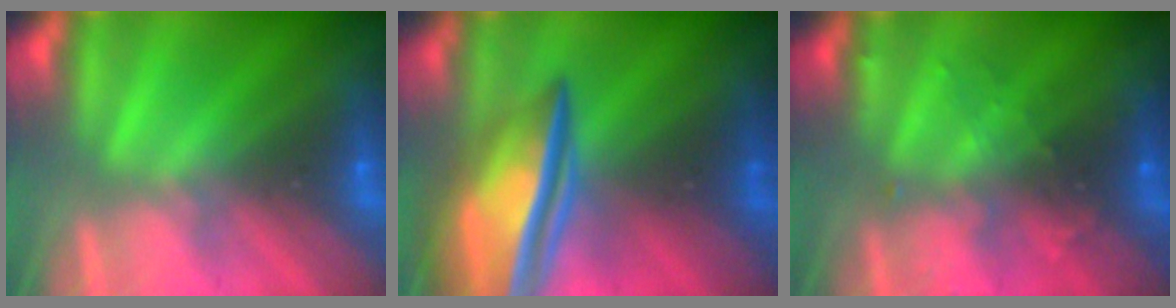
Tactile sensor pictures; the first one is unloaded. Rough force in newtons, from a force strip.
{"total": 5.7}
{"total": 3.0}